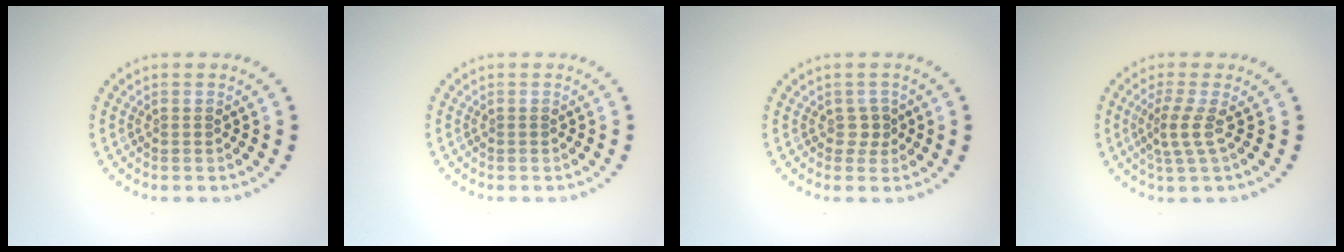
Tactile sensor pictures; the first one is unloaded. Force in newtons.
{"total": 0.0}
{"total": 1.1, "press": 0.9, "slide": 0.7}
{"total": 2.4, "press": 1.6, "slide": 1.8}